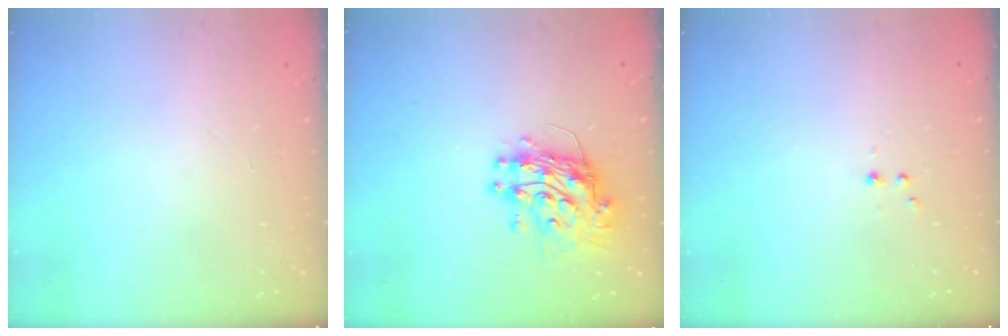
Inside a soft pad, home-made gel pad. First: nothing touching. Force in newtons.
{"total": 11.7, "press": 11.6, "slide": 1.2}
{"total": 2.2, "press": 1.9, "slide": 1.2}